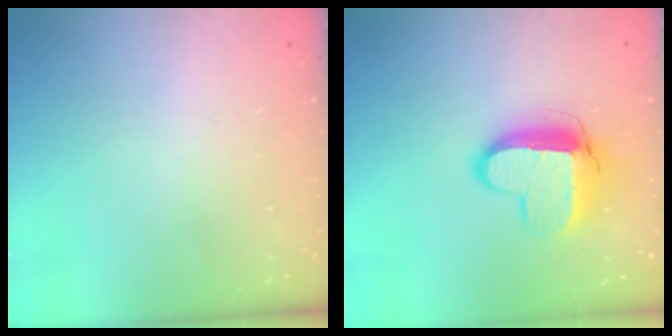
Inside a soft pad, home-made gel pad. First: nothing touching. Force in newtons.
{"total": 12.0, "press": 12.0, "slide": 0.7}